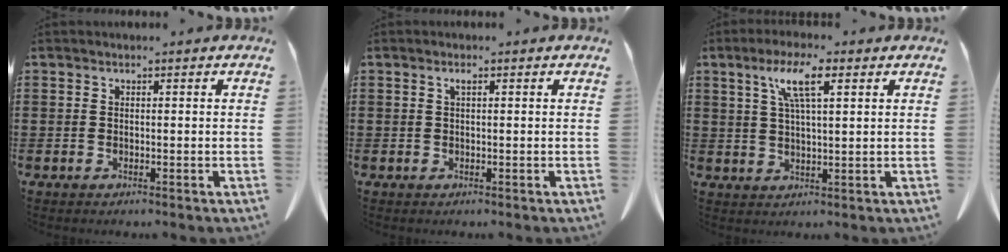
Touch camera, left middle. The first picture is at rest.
{"total": 0.9, "force": [0.3, 0.2, 0.8], "torque": [-0.018, 0.002, 0.006]}
{"total": 7.0, "force": [3.4, 1.4, 6.0], "torque": [-0.128, 0.011, 0.055]}